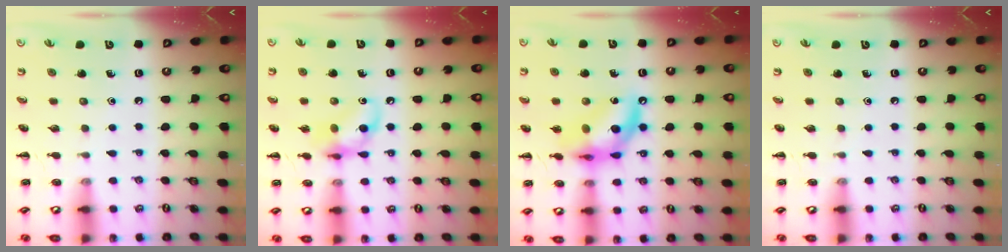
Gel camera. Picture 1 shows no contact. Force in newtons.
{"total": 11.3, "press": 11.2, "slide": 1.4}
{"total": 12.8, "press": 12.4, "slide": 3.4}
{"total": 0.0}